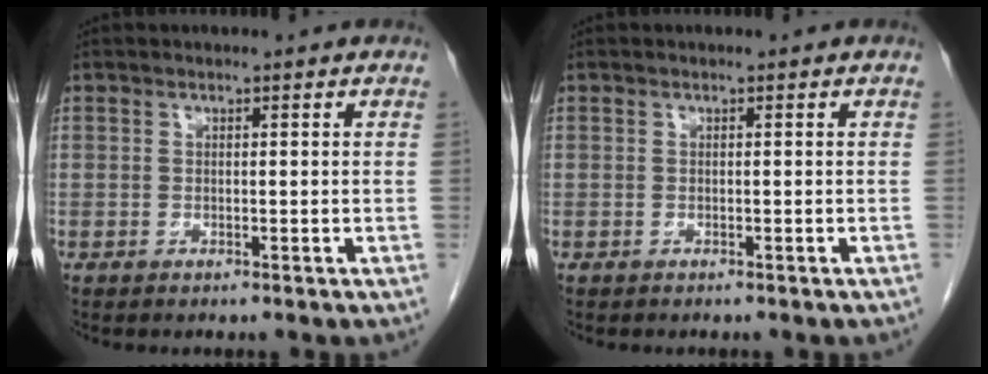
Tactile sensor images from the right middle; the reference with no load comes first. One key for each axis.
{"total": 1.0, "fx": -0.9, "fy": 0.3, "fz": 0.4, "tx": -0.016, "ty": -0.002, "tz": -0.010}